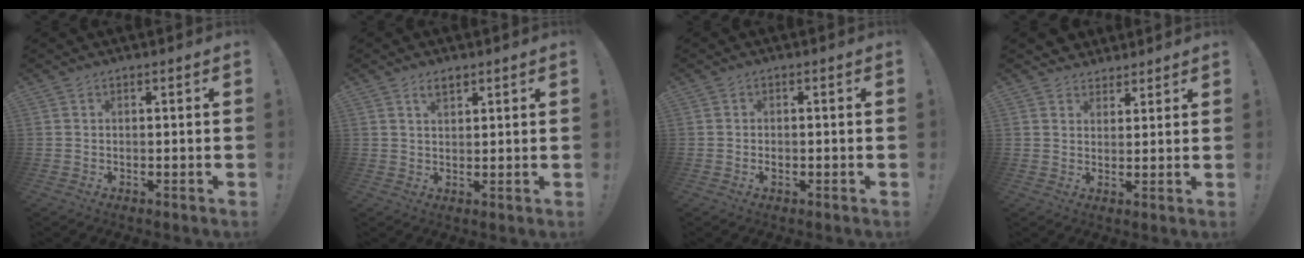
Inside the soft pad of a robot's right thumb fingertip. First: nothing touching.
{"total": 2.7, "force": [1.9, 1.1, 1.5], "torque": [-0.020, -0.009, 0.033]}
{"total": 1.1, "force": [-0.8, 0.3, 0.7], "torque": [-0.008, -0.001, -0.015]}
{"total": 4.2, "force": [3.3, 2.5, -0.3], "torque": [0.006, -0.019, 0.064]}